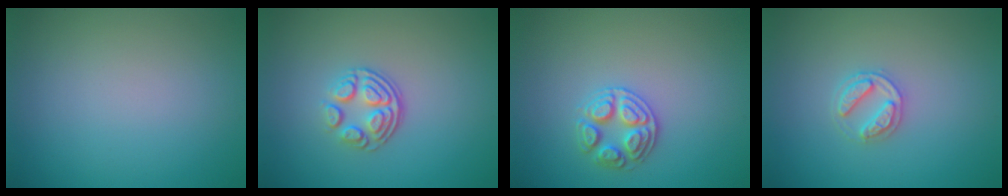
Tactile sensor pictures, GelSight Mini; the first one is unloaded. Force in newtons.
{"total": 3.5, "press": 2.5, "slide": 2.4}
{"total": 2.7, "press": 2.7, "slide": 0.5}
{"total": 2.4, "press": 2.4, "slide": 0.4}